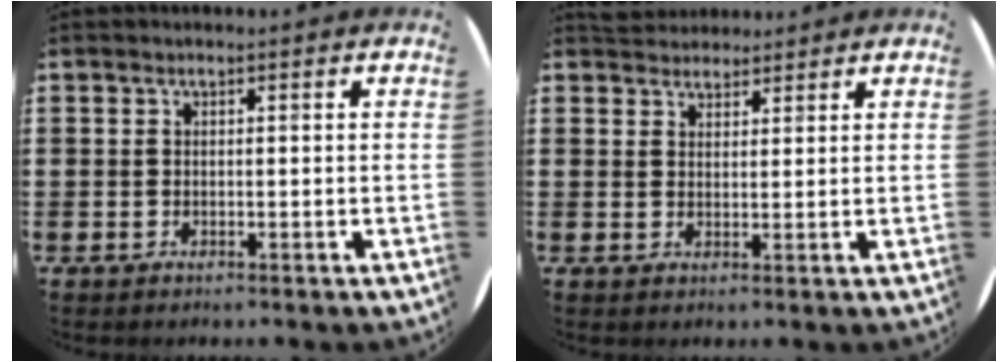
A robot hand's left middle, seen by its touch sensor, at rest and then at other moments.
{"total": 2.9, "force": [2.8, 0.9, -0.3], "torque": [0.000, -0.002, 0.054]}